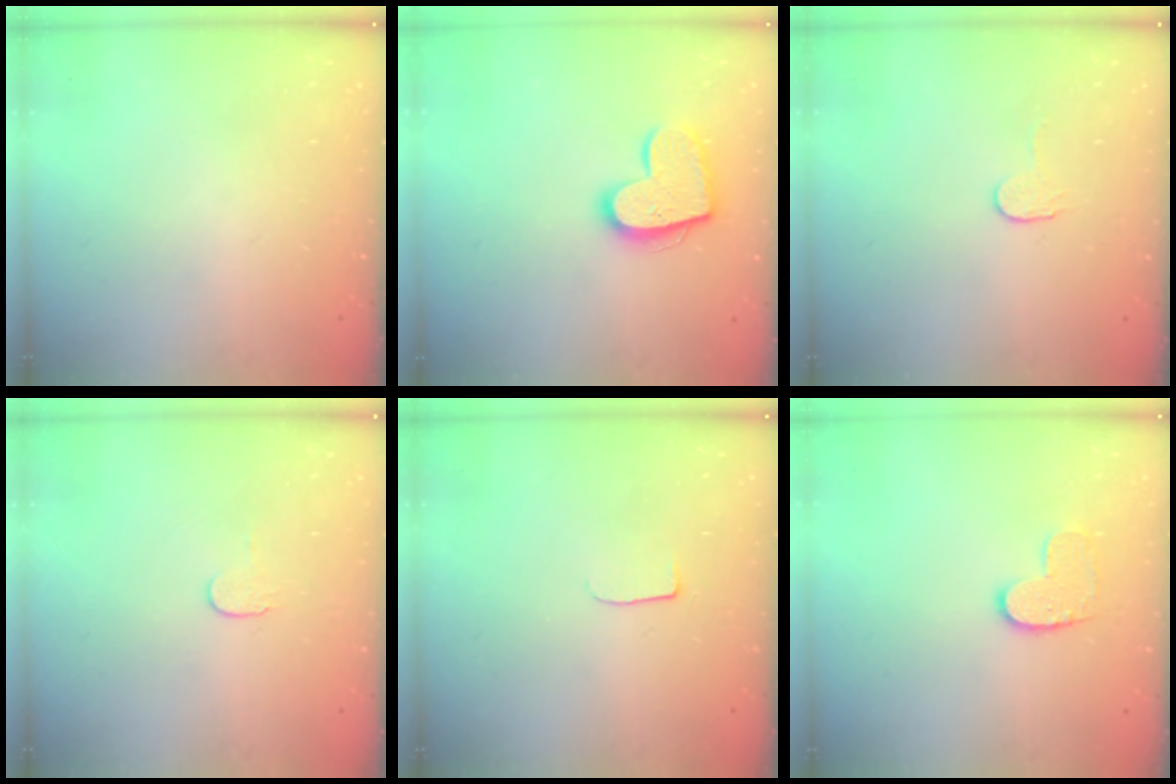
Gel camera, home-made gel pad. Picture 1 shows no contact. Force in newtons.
{"total": 14.8, "press": 14.8, "slide": 1.0}
{"total": 2.9, "press": 2.9, "slide": 0.3}
{"total": 4.0, "press": 3.9, "slide": 0.5}
{"total": 5.1, "press": 5.0, "slide": 0.6}
{"total": 7.9, "press": 7.9, "slide": 0.3}